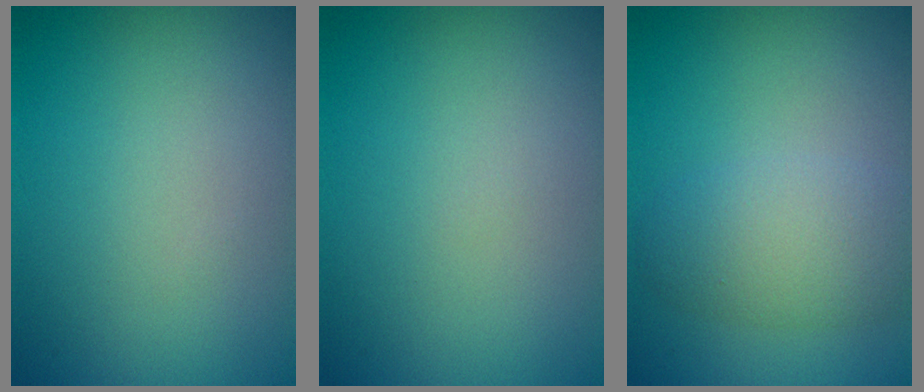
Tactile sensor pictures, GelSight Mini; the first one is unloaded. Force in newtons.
{"total": 0.0}
{"total": 4.2, "press": 4.2, "slide": 0.1}